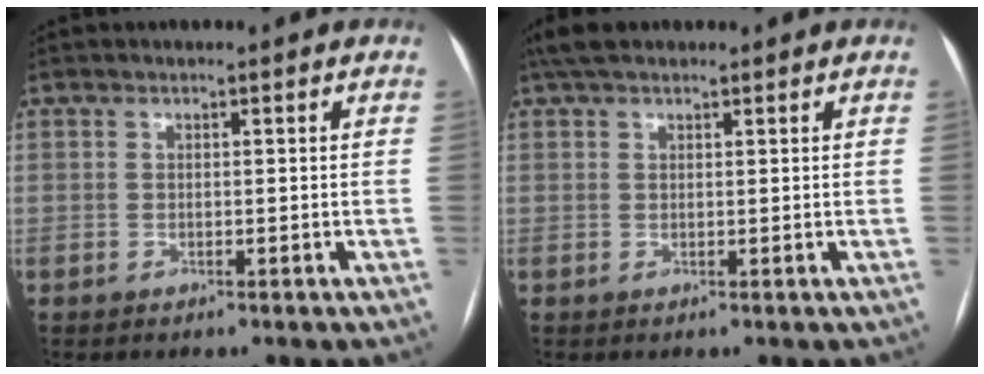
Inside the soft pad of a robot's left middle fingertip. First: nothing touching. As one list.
[{"total": 4.1, "force": [3.3, 1.5, 2.0], "torque": [-0.039, 0.030, 0.060]}]